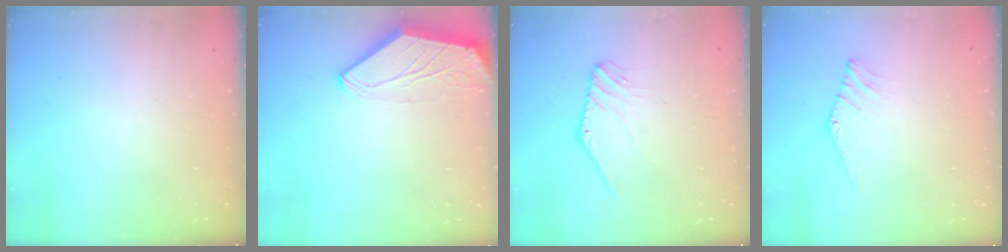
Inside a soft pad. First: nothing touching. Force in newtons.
{"total": 0.0}
{"total": 0.0}
{"total": 0.0}